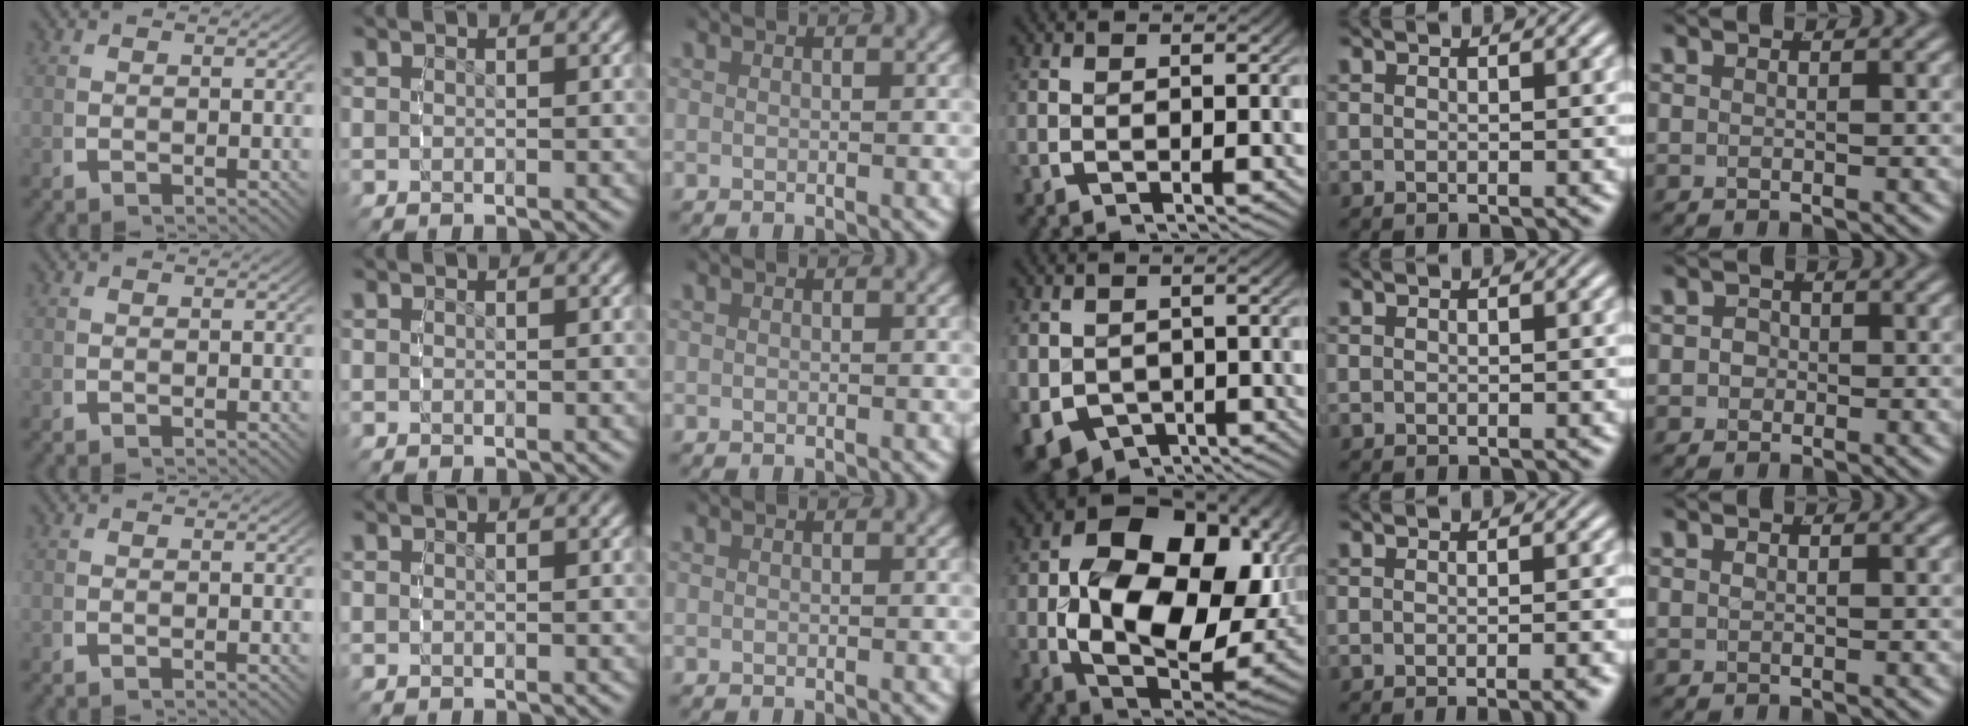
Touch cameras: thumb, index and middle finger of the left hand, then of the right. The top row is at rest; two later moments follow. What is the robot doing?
{"motion": "grasp_and_lifting", "object": "ethernet cable"}